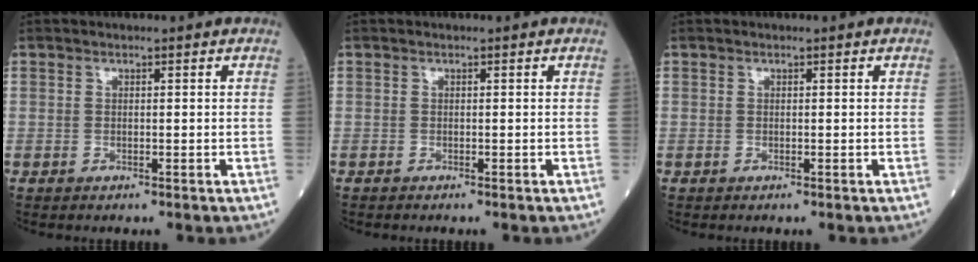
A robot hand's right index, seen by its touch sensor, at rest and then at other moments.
{"total": 0.0}
{"total": 0.0}